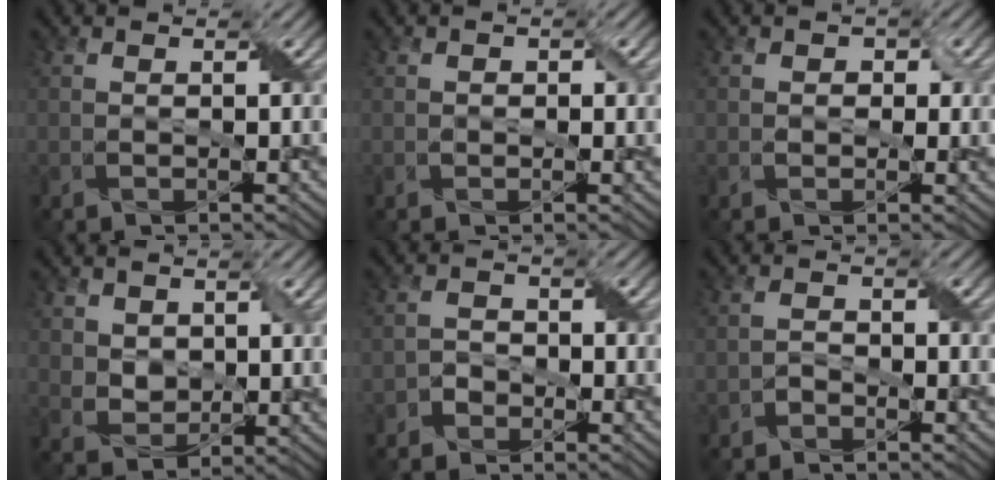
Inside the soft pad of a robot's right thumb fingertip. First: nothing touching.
{"total": 1.2, "force": [-0.1, 1.0, 0.6], "torque": [-0.012, -0.003, -0.003]}
{"total": 1.8, "force": [0.2, 1.6, 0.9], "torque": [-0.014, -0.001, -0.001]}
{"total": 3.9, "force": [2.0, 2.8, 1.9], "torque": [-0.056, -0.008, 0.037]}
{"total": 2.0, "force": [-1.4, 1.3, 0.5], "torque": [-0.010, 0.008, -0.033]}
{"total": 1.4, "force": [-1.1, 0.6, 0.5], "torque": [-0.013, 0.006, -0.025]}